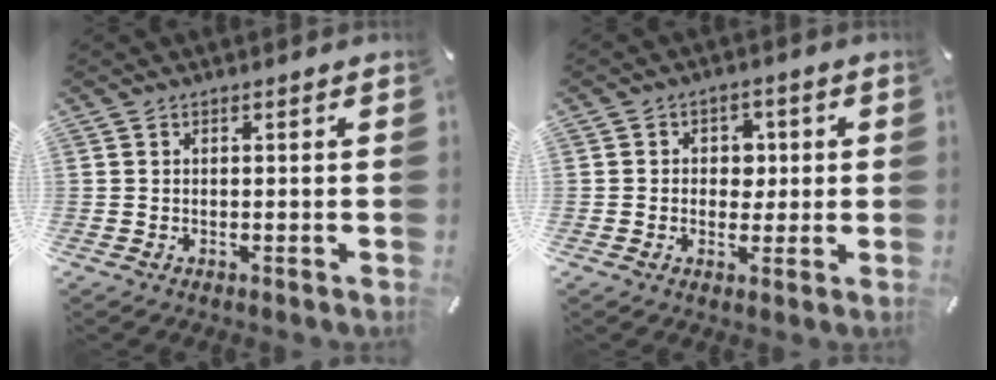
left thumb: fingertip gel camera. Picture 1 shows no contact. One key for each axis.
{"total": 5.3, "fx": 0.0, "fy": 4.7, "fz": 2.5, "tx": -0.033, "ty": 0.005, "tz": -0.006}